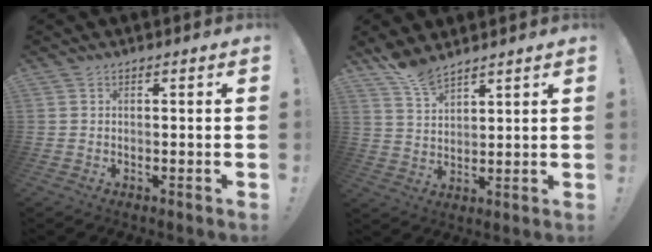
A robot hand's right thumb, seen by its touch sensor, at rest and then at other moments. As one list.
[{"total": 6.9, "force": [6.1, 1.9, 2.5], "torque": [-0.049, -0.038, 0.115]}]